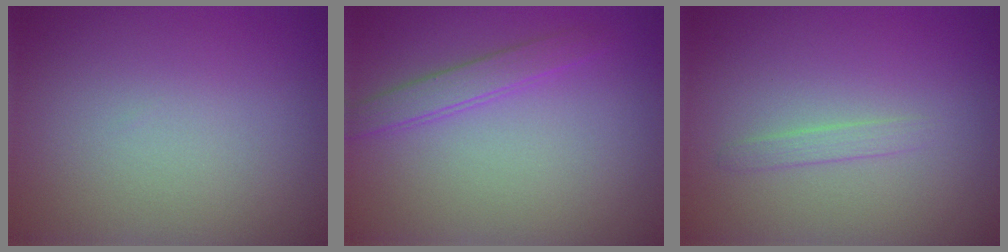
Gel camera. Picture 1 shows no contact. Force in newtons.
{"total": 1.9, "press": 1.9, "slide": 0.1}
{"total": 0.9, "press": 0.9, "slide": 0.1}